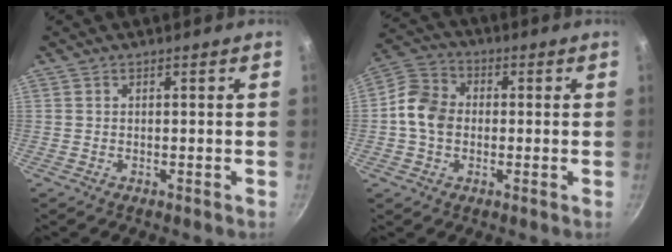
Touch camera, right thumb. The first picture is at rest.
{"total": 8.9, "force": [-0.6, 7.1, 5.3], "torque": [-0.077, 0.020, -0.031]}